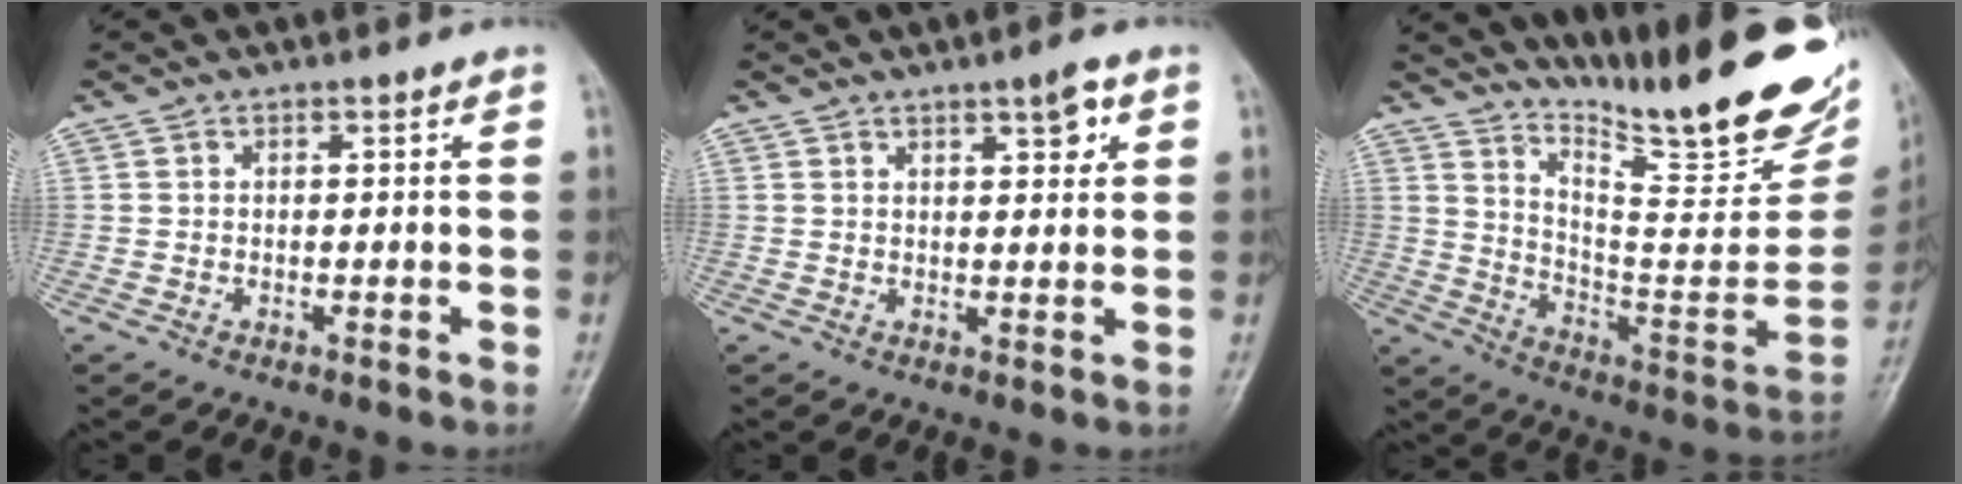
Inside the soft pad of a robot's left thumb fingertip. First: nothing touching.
{"total": 4.1, "force": [2.2, 1.1, 3.2], "torque": [-0.041, -0.012, 0.033]}
{"total": 25.4, "force": [19.7, 4.1, 15.5], "torque": [-0.205, -0.141, 0.299]}